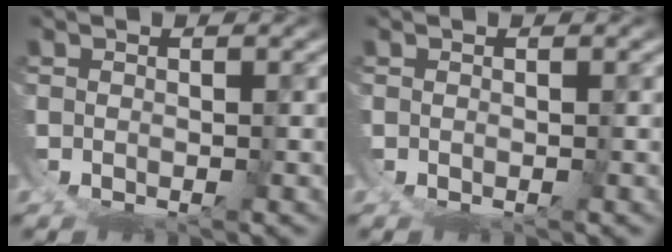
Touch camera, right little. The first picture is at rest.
{"total": 0.0}